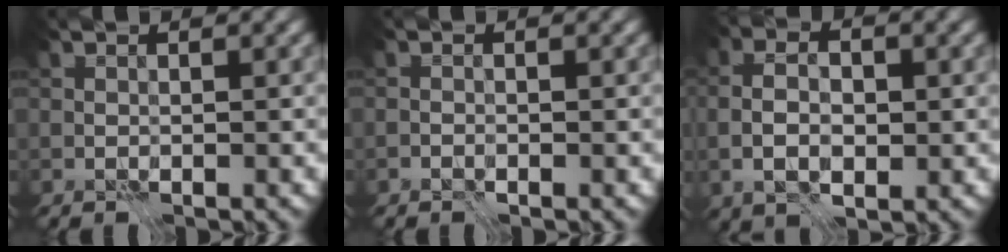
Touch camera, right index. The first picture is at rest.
{"total": 0.7, "force": [-0.6, 0.2, 0.2], "torque": [0.002, 0.010, -0.010]}
{"total": 3.8, "force": [-0.4, 2.1, 3.1], "torque": [-0.058, 0.004, -0.010]}